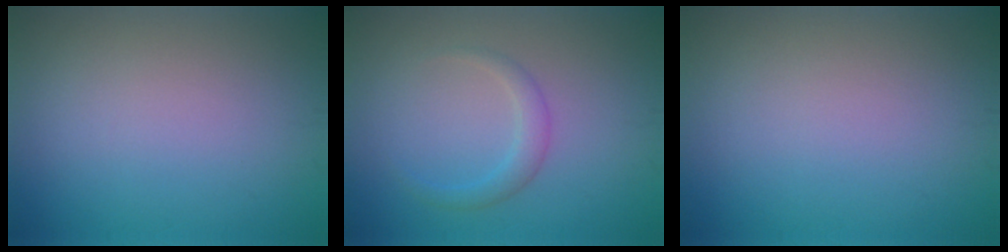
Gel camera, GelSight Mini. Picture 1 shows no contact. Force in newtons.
{"total": 1.7, "press": 1.7, "slide": 0.0}
{"total": 0.0}